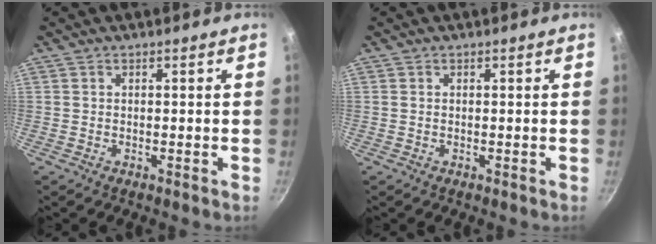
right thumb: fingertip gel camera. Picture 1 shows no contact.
{"total": 0.0}